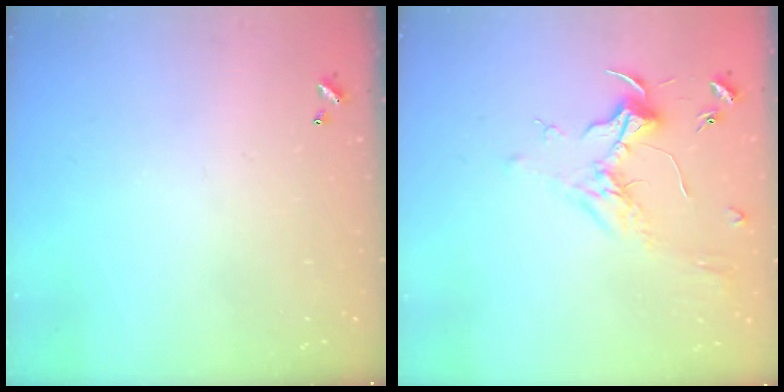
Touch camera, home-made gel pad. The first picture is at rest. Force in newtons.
{"total": 1.8, "press": 1.6, "slide": 0.6}